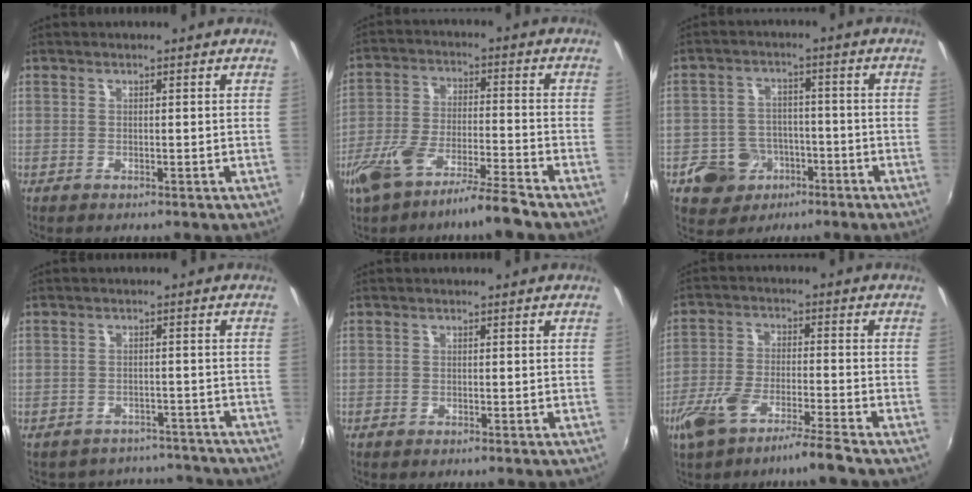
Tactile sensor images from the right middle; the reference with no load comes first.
{"total": 11.2, "force": [-8.5, 0.9, 7.3], "torque": [-0.157, -0.016, -0.153]}
{"total": 8.5, "force": [-4.3, 7.0, 1.9], "torque": [-0.058, 0.020, -0.059]}
{"total": 11.9, "force": [-10.4, 5.3, 2.0], "torque": [-0.050, 0.034, -0.123]}
{"total": 0.5, "force": [-0.5, 0.2, 0.1], "torque": [-0.003, -0.002, -0.011]}
{"total": 9.1, "force": [-6.6, 0.7, 6.2], "torque": [-0.141, -0.011, -0.124]}